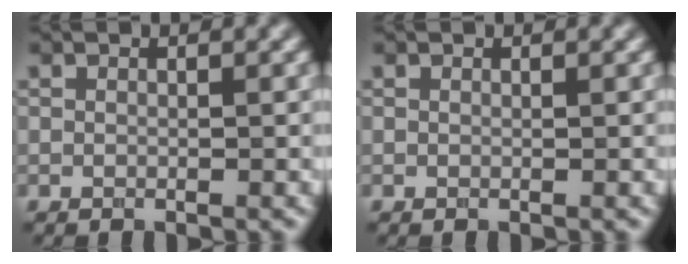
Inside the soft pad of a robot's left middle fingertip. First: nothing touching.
{"total": 0.0}